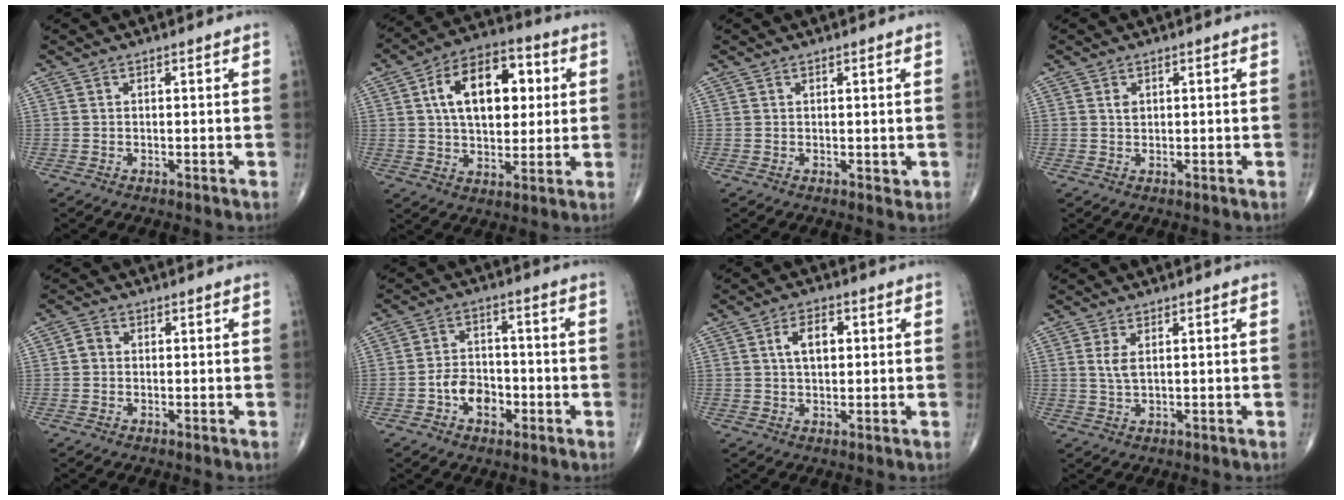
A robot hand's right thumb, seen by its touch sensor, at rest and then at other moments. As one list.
[{"total": 16.8, "force": [3.9, 10.0, 13.0], "torque": [-0.174, 0.010, 0.060]}, {"total": 0.8, "force": [0.3, 0.6, 0.5], "torque": [-0.005, -0.004, 0.006]}, {"total": 1.3, "force": [0.5, 0.9, 0.7], "torque": [-0.006, -0.002, 0.010]}, {"total": 1.8, "force": [0.0, 1.6, 0.9], "torque": [-0.010, 0.004, -0.002]}, {"total": 7.1, "force": [-2.5, 5.0, 4.3], "torque": [-0.046, 0.025, -0.046]}, {"total": 5.6, "force": [1.3, 3.3, 4.4], "torque": [-0.067, 0.005, 0.019]}, {"total": 2.7, "force": [0.9, 1.1, 2.3], "torque": [-0.048, -0.003, 0.023]}]